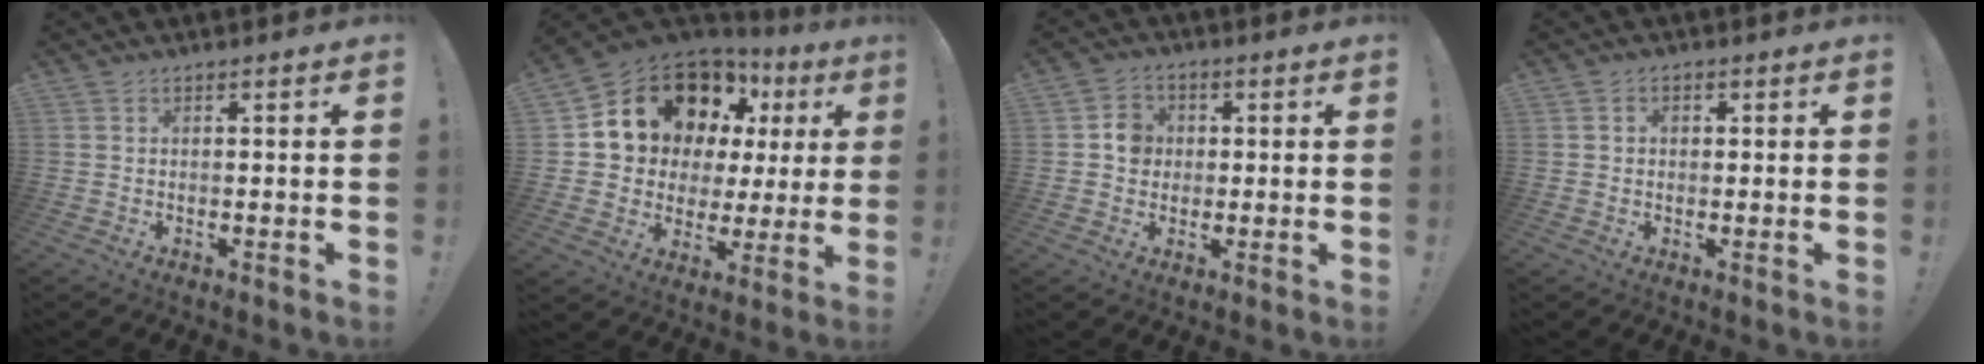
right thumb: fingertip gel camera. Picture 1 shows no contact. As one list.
[{"total": 15.5, "force": [9.5, 9.7, 7.4], "torque": [-0.120, -0.067, 0.188]}, {"total": 6.5, "force": [0.4, 6.0, 2.5], "torque": [-0.025, 0.011, 0.008]}, {"total": 1.6, "force": [-0.1, 1.5, 0.7], "torque": [-0.005, 0.003, -0.004]}]